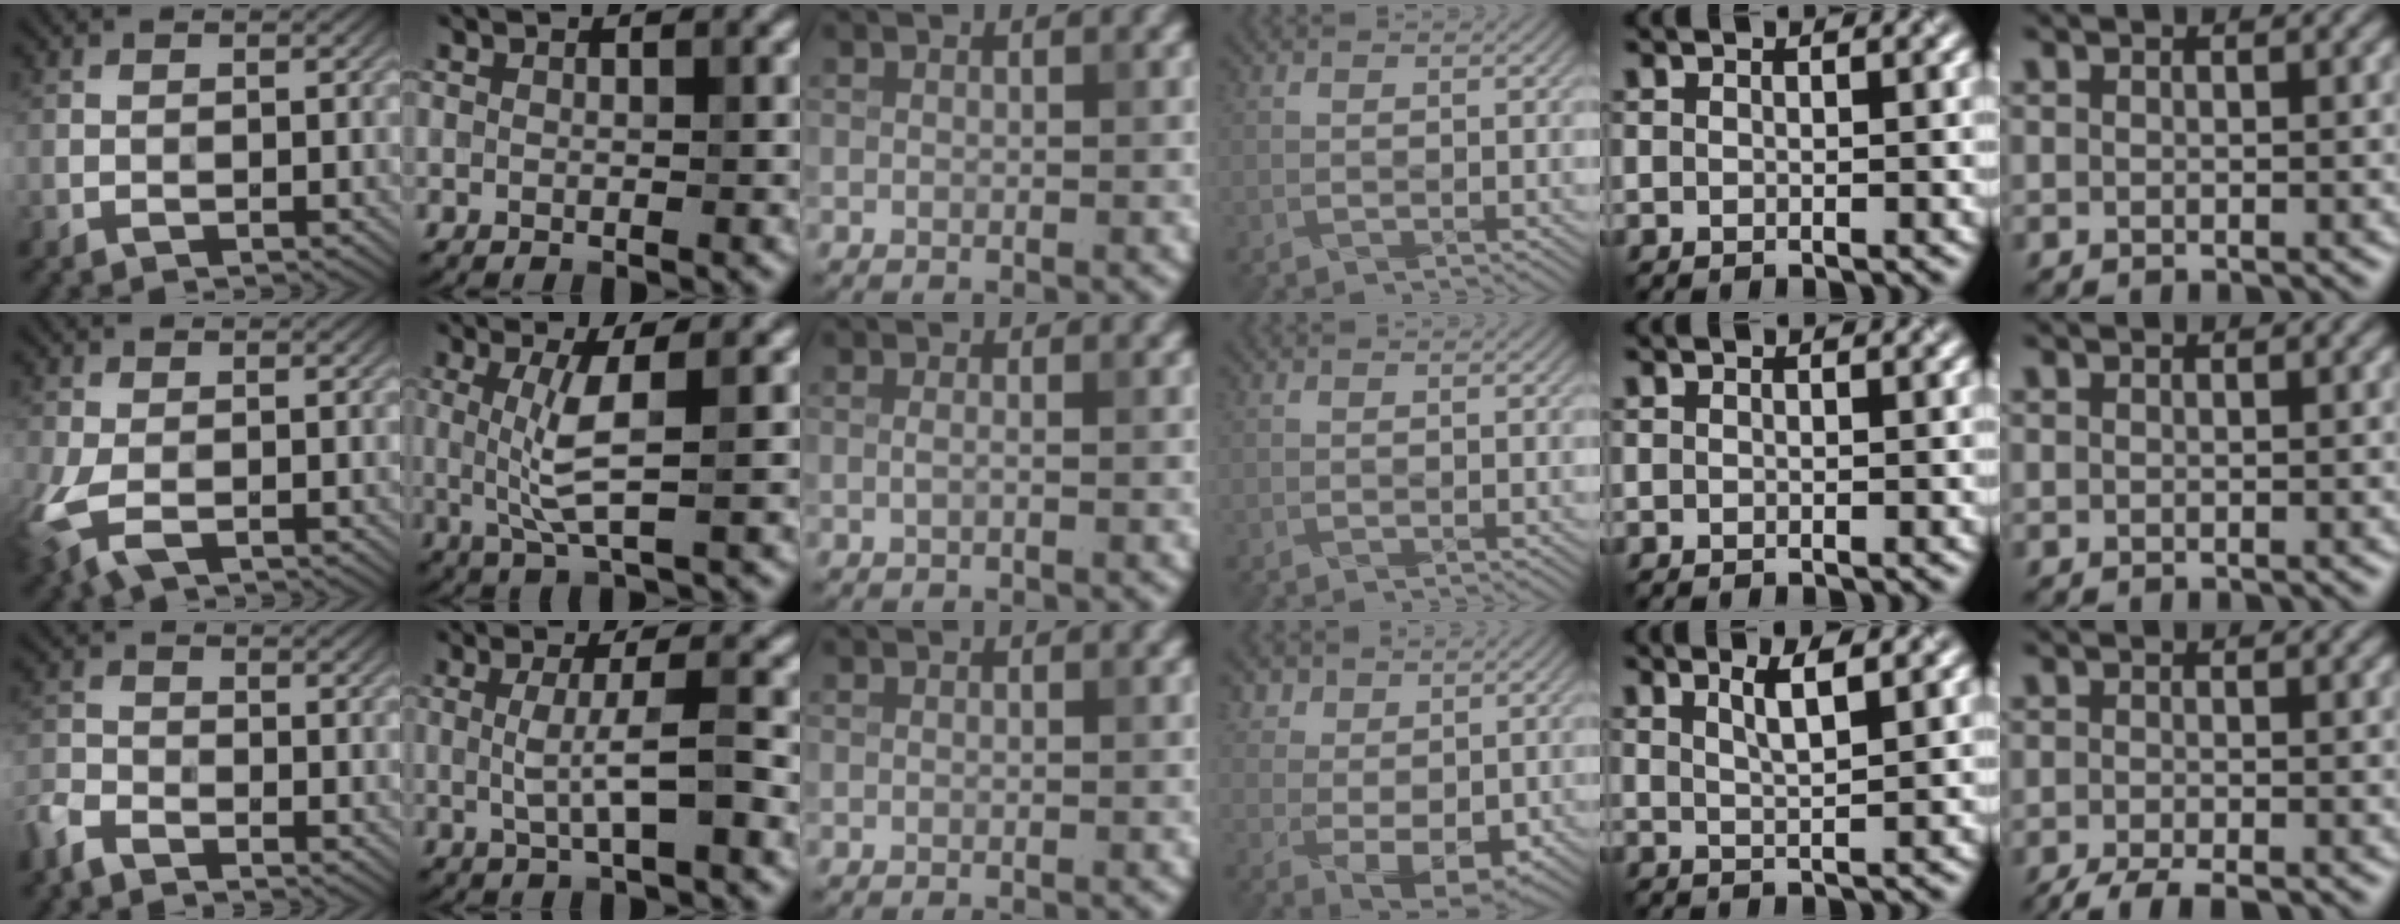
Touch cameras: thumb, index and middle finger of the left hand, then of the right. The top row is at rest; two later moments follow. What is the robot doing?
{"motion": "wrap", "object": "bandage"}